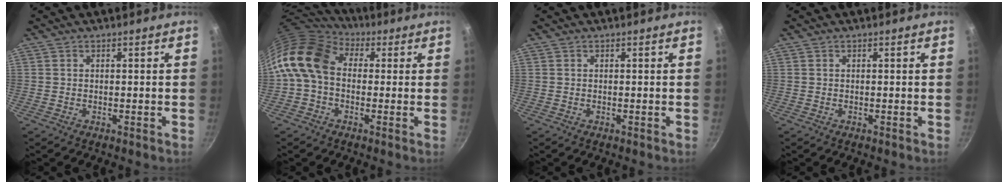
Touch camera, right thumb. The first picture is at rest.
{"total": 13.3, "force": [1.2, 10.0, 8.8], "torque": [-0.148, 0.023, -0.001]}
{"total": 0.0}
{"total": 0.0}